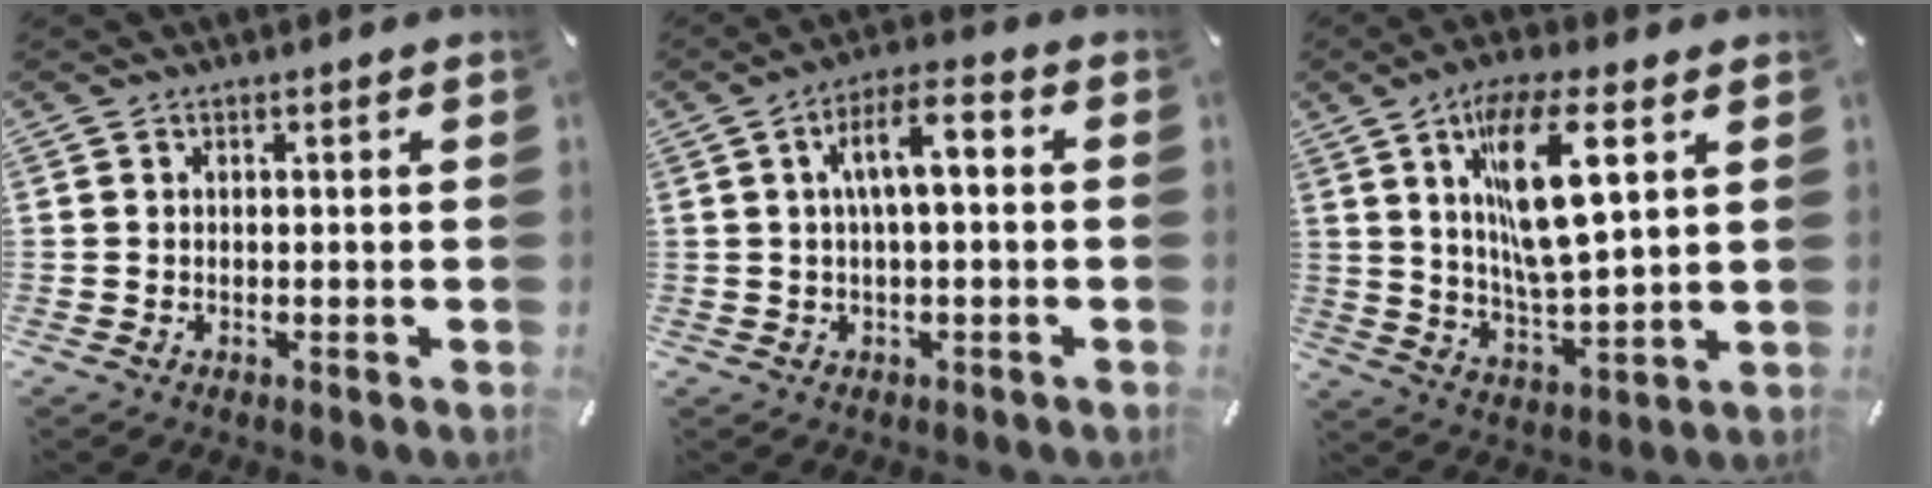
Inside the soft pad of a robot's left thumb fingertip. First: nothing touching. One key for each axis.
{"total": 8.4, "fx": 1.1, "fy": 3.1, "fz": 7.8, "tx": -0.131, "ty": 0.011, "tz": 0.014}
{"total": 15.8, "fx": 6.3, "fy": 4.9, "fz": 13.6, "tx": -0.266, "ty": -0.012, "tz": 0.099}